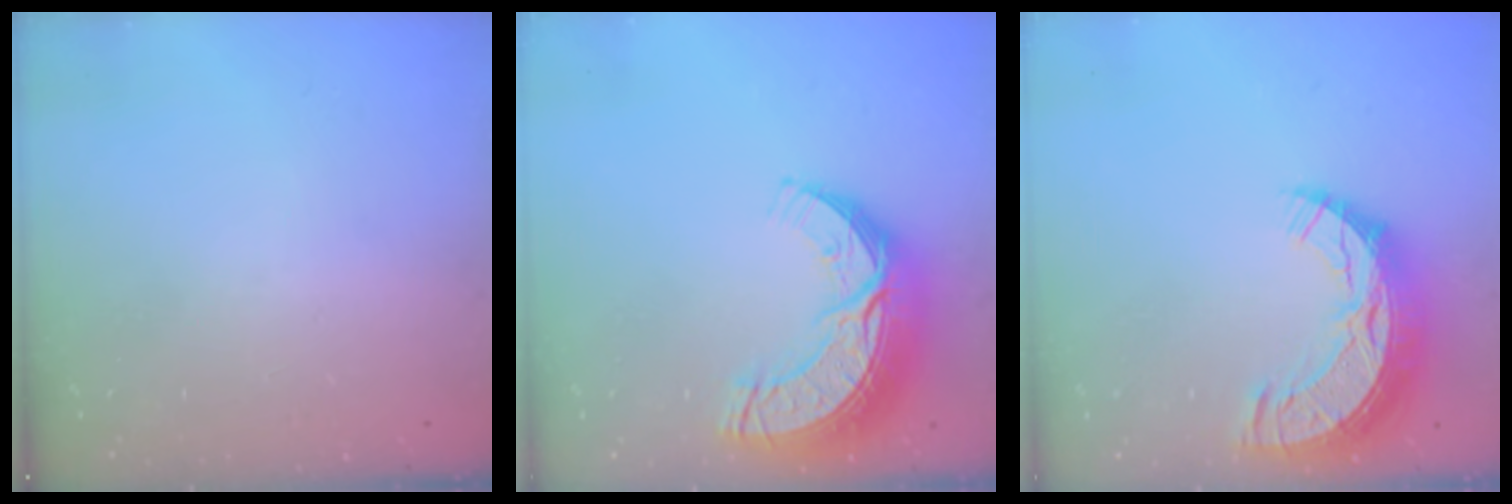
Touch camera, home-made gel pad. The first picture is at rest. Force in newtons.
{"total": 17.3, "press": 17.2, "slide": 1.2}
{"total": 14.4, "press": 14.3, "slide": 1.2}